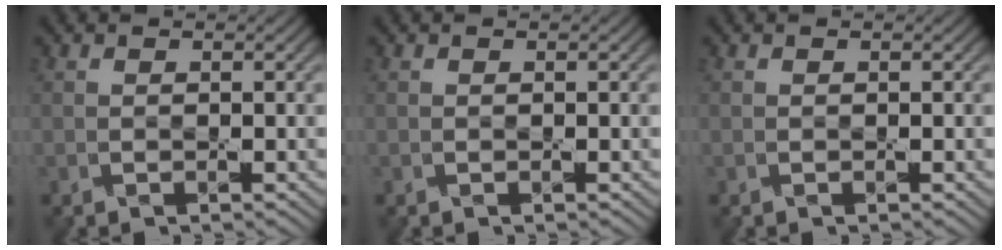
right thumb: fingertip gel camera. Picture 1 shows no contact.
{"total": 0.0}
{"total": 0.0}